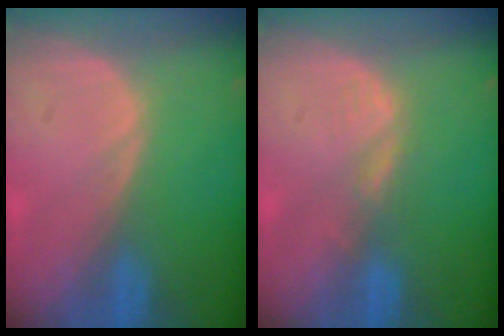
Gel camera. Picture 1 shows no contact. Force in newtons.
{"total": 1.6, "press": 1.6, "slide": 0.2}